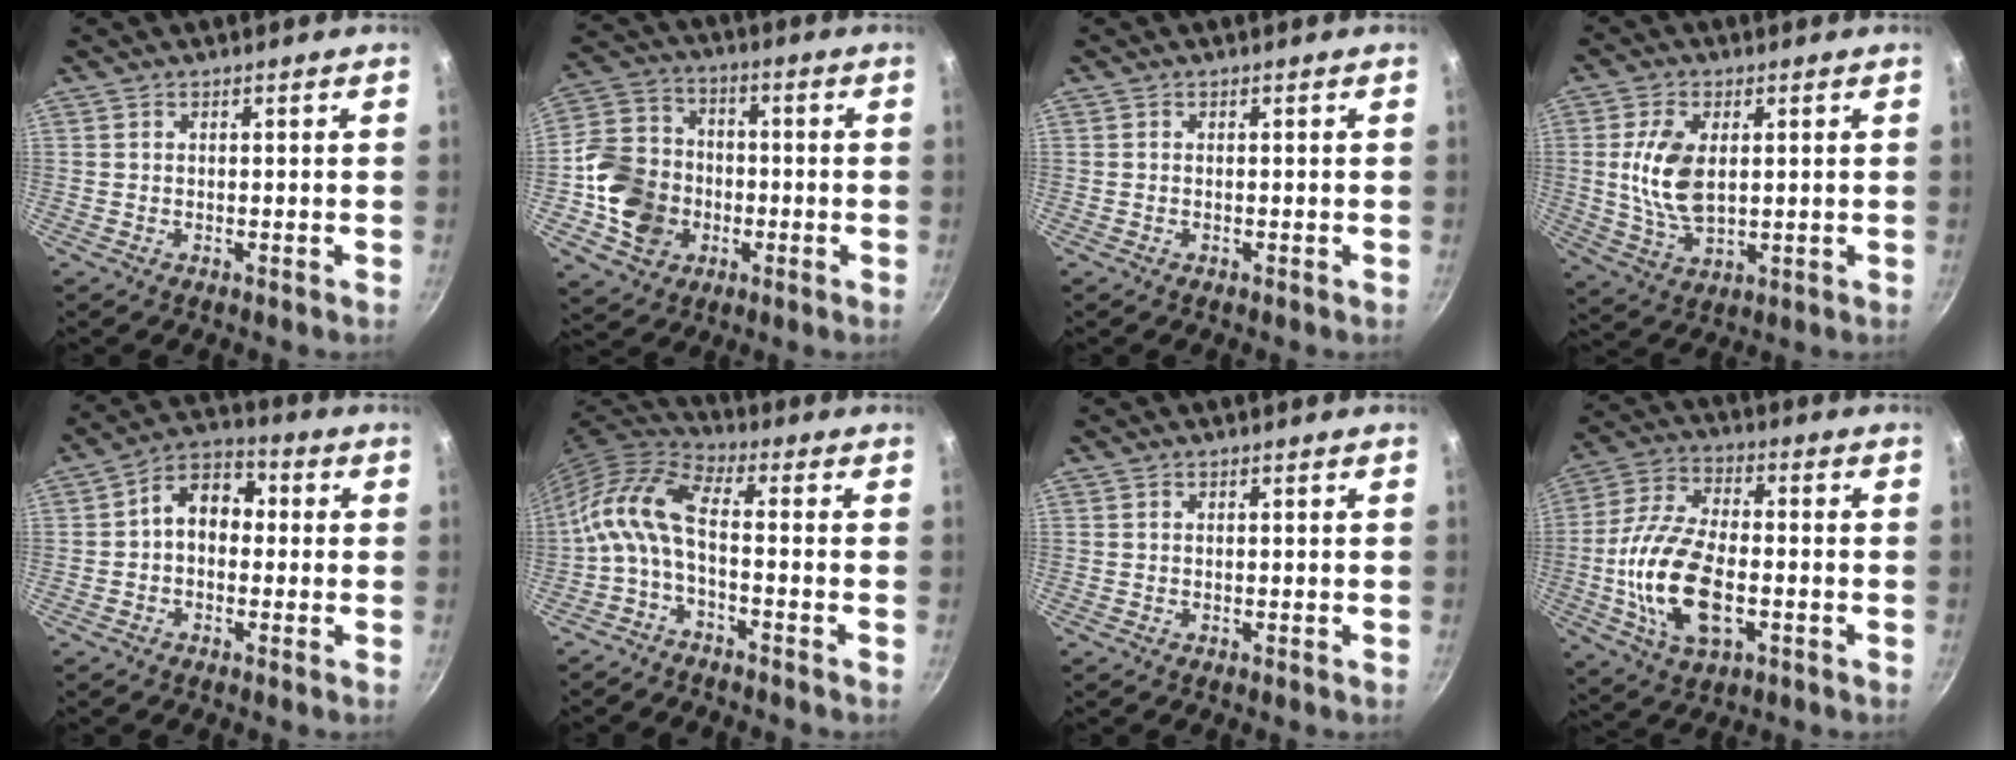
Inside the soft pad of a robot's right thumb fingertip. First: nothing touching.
{"total": 14.9, "force": [-3.3, 12.4, 7.6], "torque": [-0.122, 0.023, -0.063]}
{"total": 0.0}
{"total": 10.4, "force": [1.3, 5.8, 8.5], "torque": [-0.169, -0.011, 0.032]}
{"total": 8.6, "force": [0.1, 6.1, 6.1], "torque": [-0.072, 0.031, -0.013]}
{"total": 9.8, "force": [-2.5, 3.2, 8.9], "torque": [-0.194, 0.056, -0.063]}
{"total": 0.0}
{"total": 17.2, "force": [-3.4, 8.9, 14.3], "torque": [-0.284, 0.016, -0.060]}